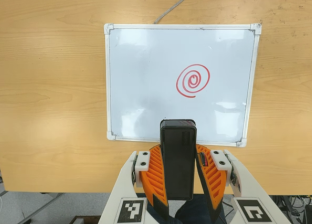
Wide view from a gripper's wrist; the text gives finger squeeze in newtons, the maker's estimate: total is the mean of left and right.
{"total": 8.4, "left": 7.0, "right": 9.7}